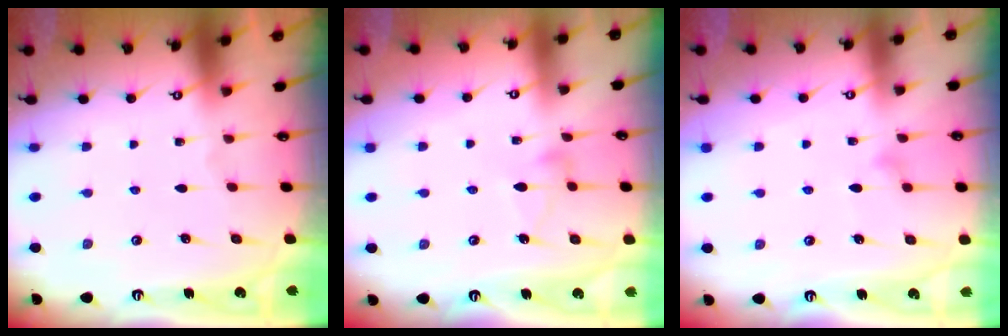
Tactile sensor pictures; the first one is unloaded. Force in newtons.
{"total": 3.9, "press": 3.9, "slide": 0.2}
{"total": 8.3, "press": 8.3, "slide": 0.5}